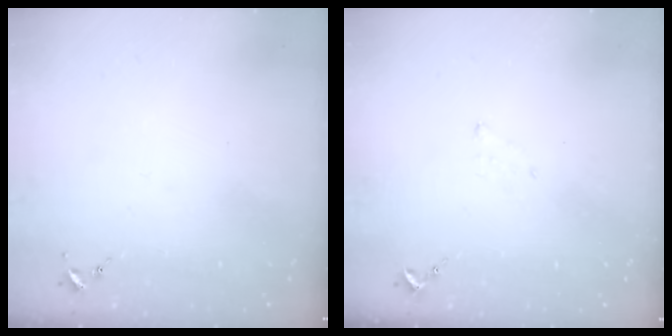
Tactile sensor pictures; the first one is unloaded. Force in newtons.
{"total": 3.8, "press": 3.8, "slide": 0.5}